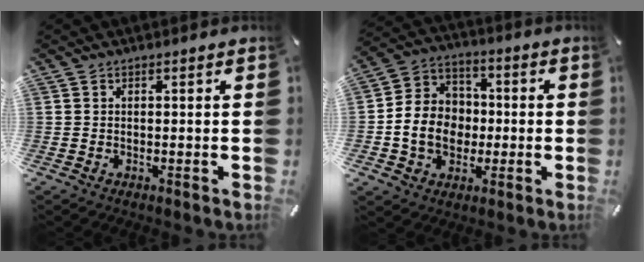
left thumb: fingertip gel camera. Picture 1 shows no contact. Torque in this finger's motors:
{"motor_torque": [0.19, 0.77, 0.67, 0.22, 0.34]}